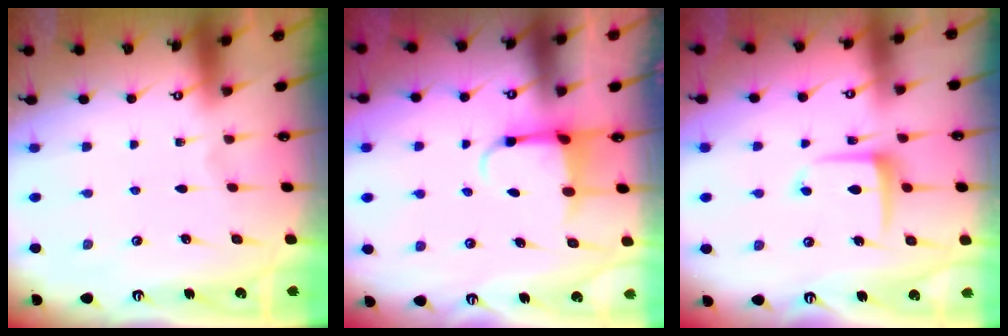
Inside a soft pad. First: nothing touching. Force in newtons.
{"total": 3.7, "press": 3.6, "slide": 0.9}
{"total": 7.7, "press": 7.7, "slide": 0.5}